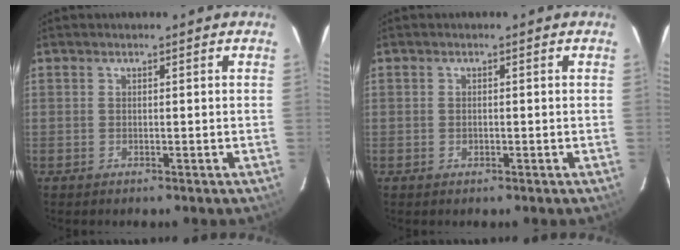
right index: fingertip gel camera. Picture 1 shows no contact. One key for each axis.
{"total": 1.1, "fx": -0.2, "fy": 0.8, "fz": 0.7, "tx": -0.013, "ty": 0.002, "tz": -0.004}